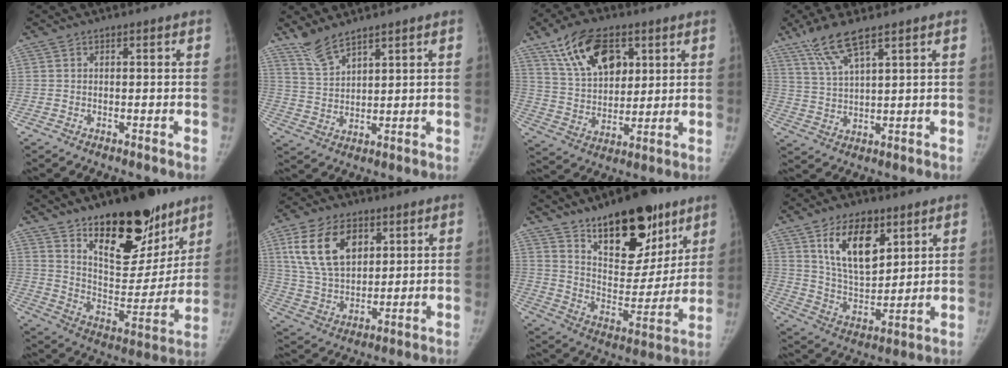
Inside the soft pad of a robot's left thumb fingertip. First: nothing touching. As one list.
[{"total": 6.0, "force": [5.2, 1.6, 2.6], "torque": [-0.049, -0.026, 0.114]}, {"total": 15.5, "force": [7.8, 8.9, 10.0], "torque": [-0.141, -0.025, 0.149]}, {"total": 8.5, "force": [5.7, 1.7, 6.0], "torque": [-0.127, -0.018, 0.122]}, {"total": 24.2, "force": [15.4, 11.2, 14.8], "torque": [-0.162, -0.090, 0.240]}, {"total": 15.9, "force": [6.7, 9.9, 10.5], "torque": [-0.170, -0.021, 0.137]}, {"total": 22.4, "force": [14.2, 10.3, 14.0], "torque": [-0.156, -0.075, 0.229]}, {"total": 14.6, "force": [7.3, 7.8, 9.9], "torque": [-0.136, -0.045, 0.141]}]